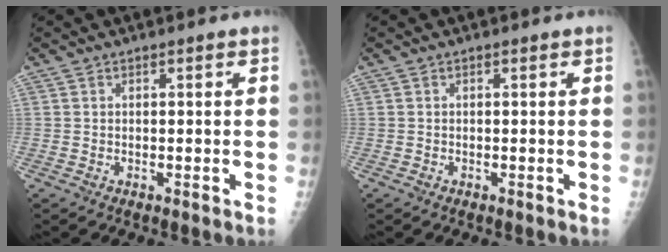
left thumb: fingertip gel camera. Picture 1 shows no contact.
{"total": 0.0}